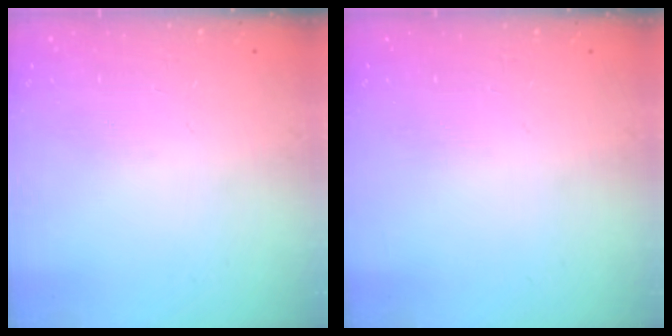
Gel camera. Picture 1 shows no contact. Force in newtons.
{"total": 0.0}